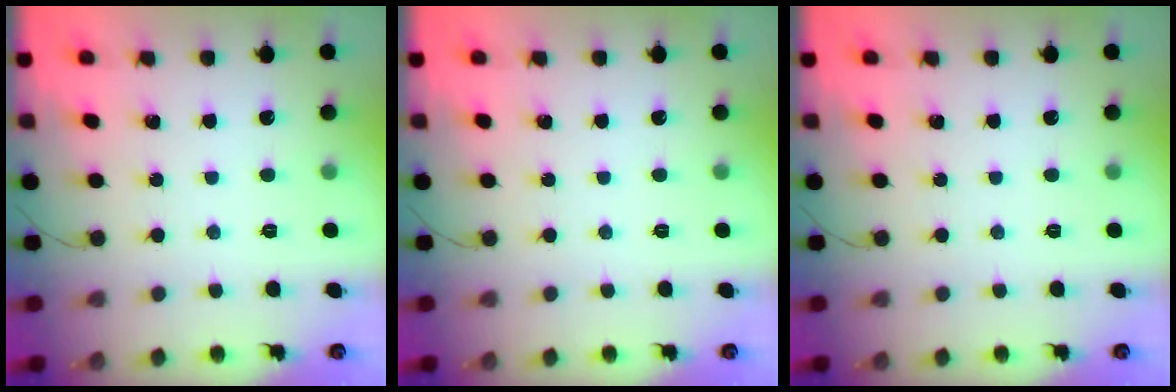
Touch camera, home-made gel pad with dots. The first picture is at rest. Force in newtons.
{"total": 0.0}
{"total": 0.0}